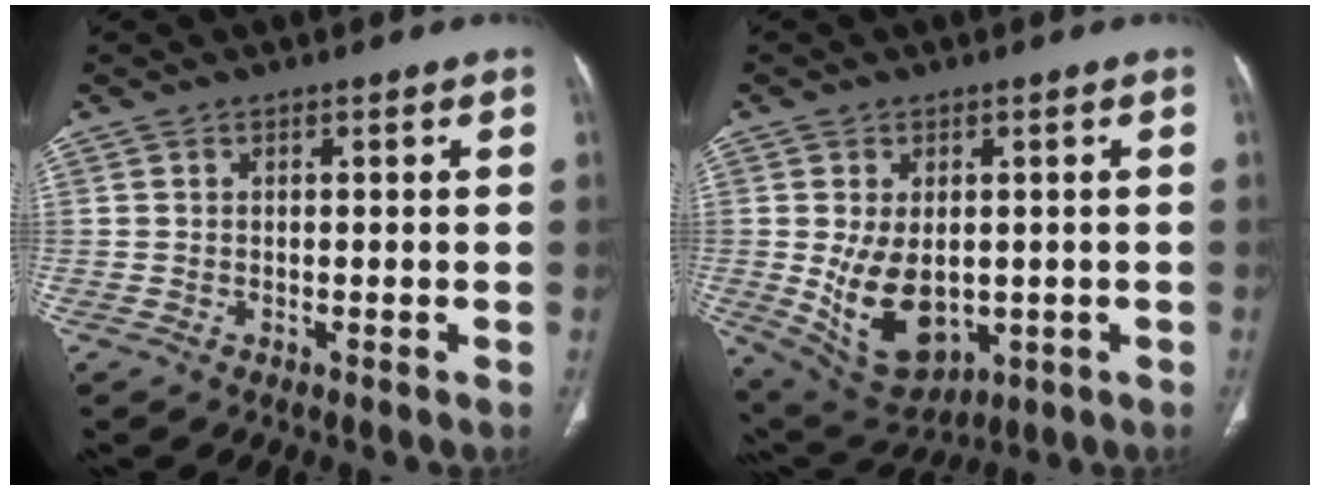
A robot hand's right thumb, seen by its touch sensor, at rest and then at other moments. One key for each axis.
{"total": 11.8, "fx": -1.1, "fy": 7.6, "fz": 8.9, "tx": -0.135, "ty": -0.011, "tz": 0.010}